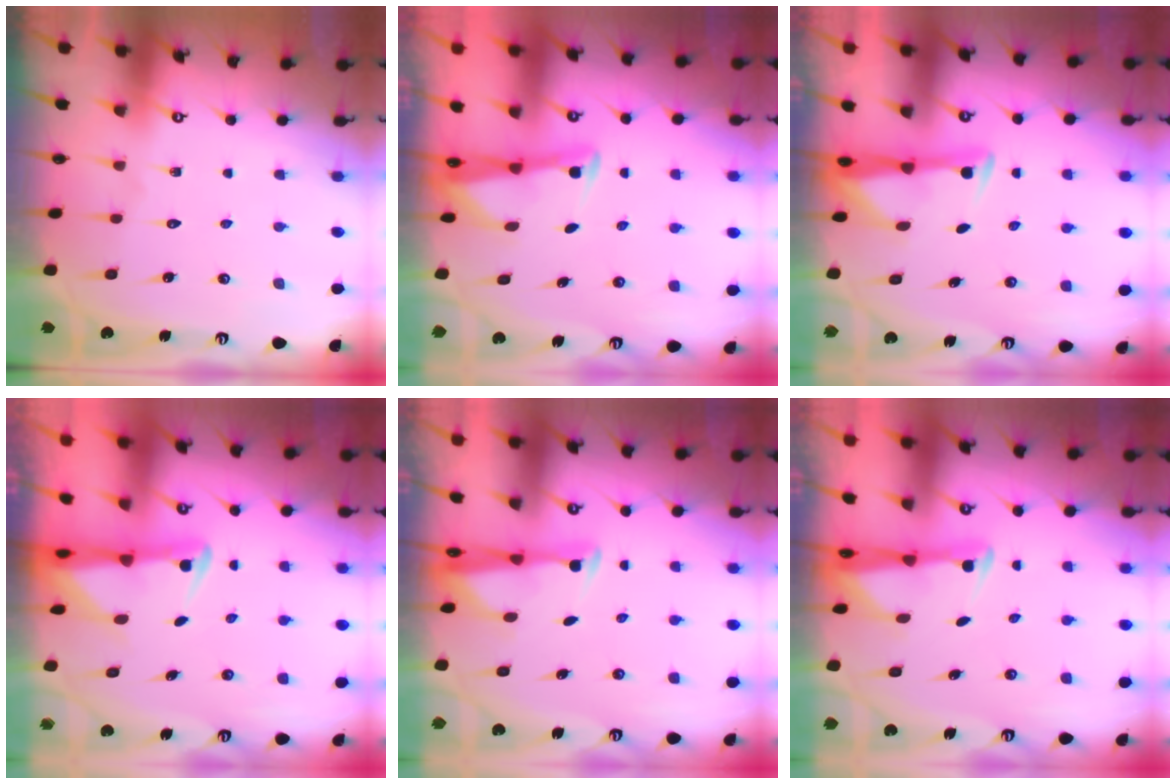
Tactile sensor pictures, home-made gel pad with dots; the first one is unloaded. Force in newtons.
{"total": 2.9, "press": 2.9, "slide": 0.2}
{"total": 3.3, "press": 3.2, "slide": 0.5}
{"total": 2.5, "press": 2.4, "slide": 0.5}
{"total": 3.0, "press": 2.9, "slide": 0.8}
{"total": 2.6, "press": 2.6, "slide": 0.5}